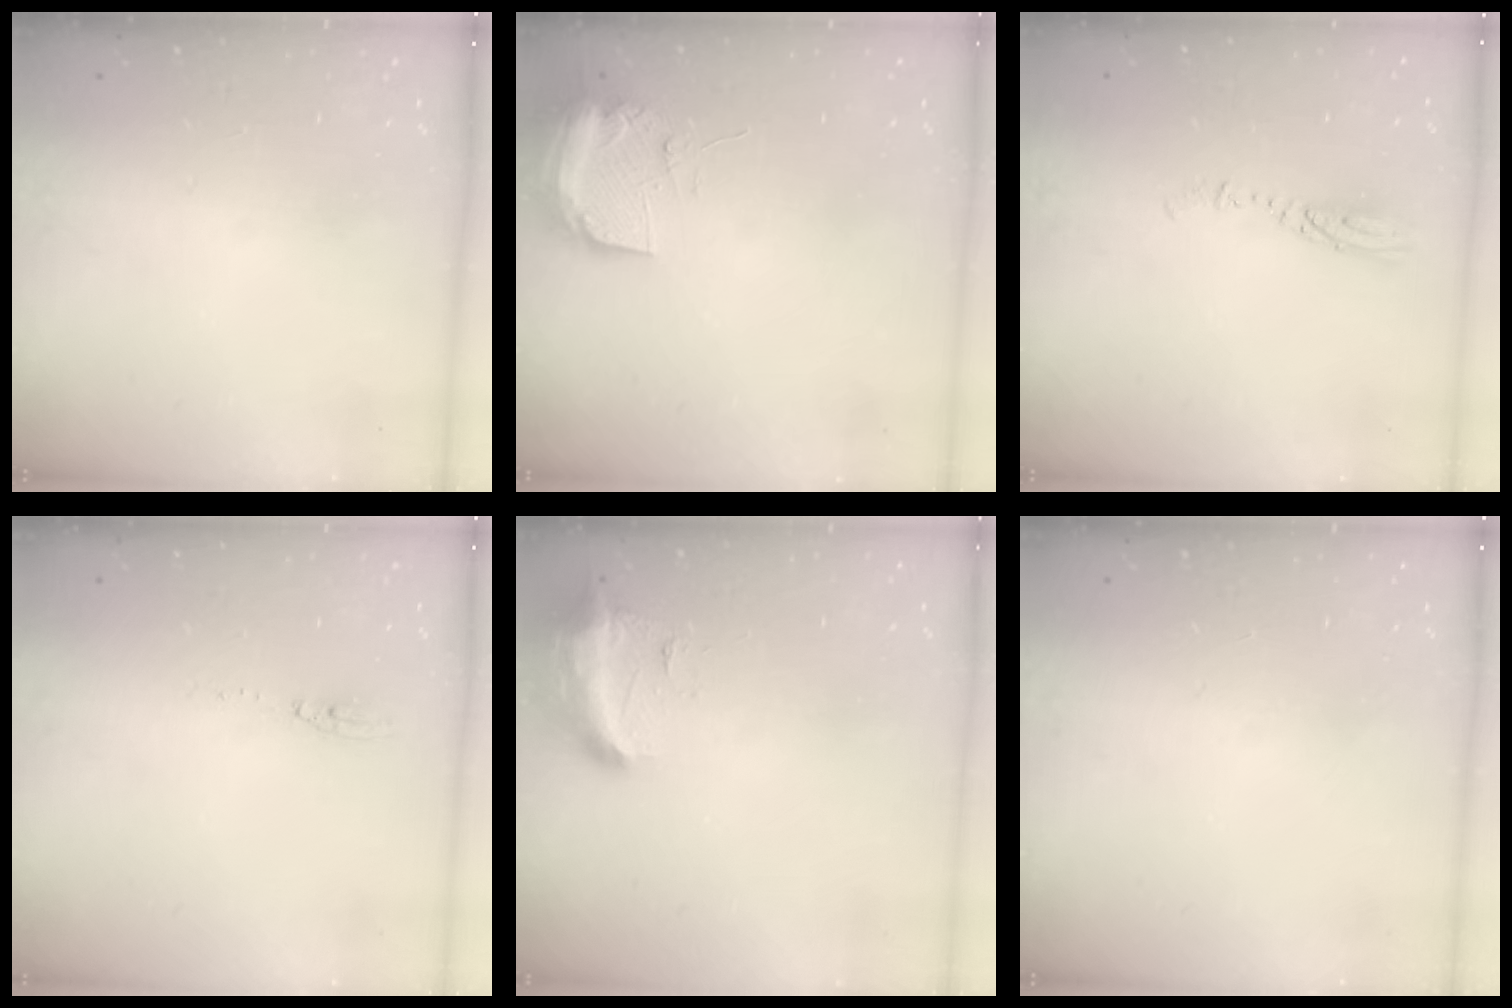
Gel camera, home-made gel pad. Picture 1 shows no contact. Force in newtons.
{"total": 10.4, "press": 10.4, "slide": 1.2}
{"total": 3.6, "press": 3.5, "slide": 0.4}
{"total": 4.8, "press": 4.8, "slide": 0.6}
{"total": 9.5, "press": 9.4, "slide": 1.2}
{"total": 0.0}